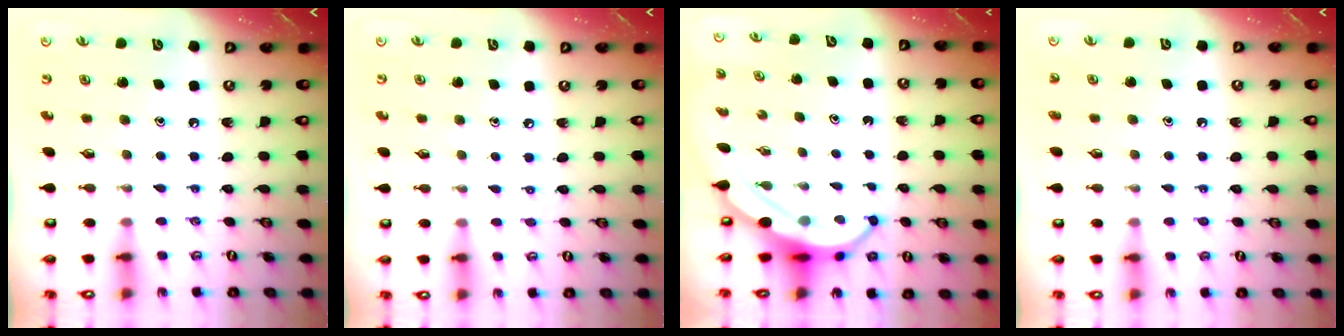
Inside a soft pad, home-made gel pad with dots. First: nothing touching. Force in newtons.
{"total": 2.3, "press": 2.3, "slide": 0.3}
{"total": 7.4, "press": 7.3, "slide": 0.8}
{"total": 1.0, "press": 1.0, "slide": 0.1}